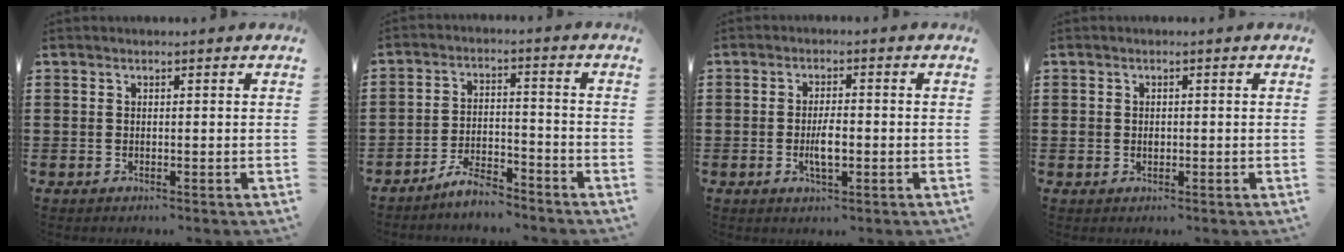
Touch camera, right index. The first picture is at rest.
{"total": 4.9, "force": [-4.7, 0.5, 1.4], "torque": [-0.032, 0.006, -0.093]}
{"total": 4.1, "force": [-0.8, 1.3, 3.8], "torque": [-0.073, -0.002, -0.015]}
{"total": 1.1, "force": [0.0, 1.0, 0.6], "torque": [-0.014, 0.005, -0.001]}